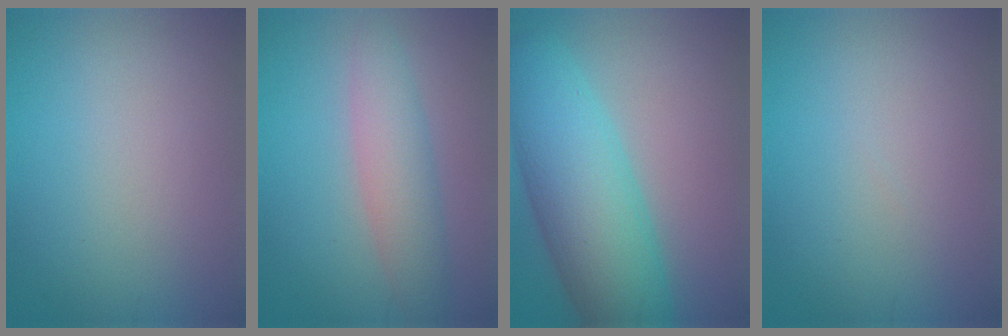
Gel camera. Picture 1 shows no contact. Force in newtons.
{"total": 4.2, "press": 4.2, "slide": 0.3}
{"total": 10.3, "press": 10.3, "slide": 0.2}
{"total": 0.0}